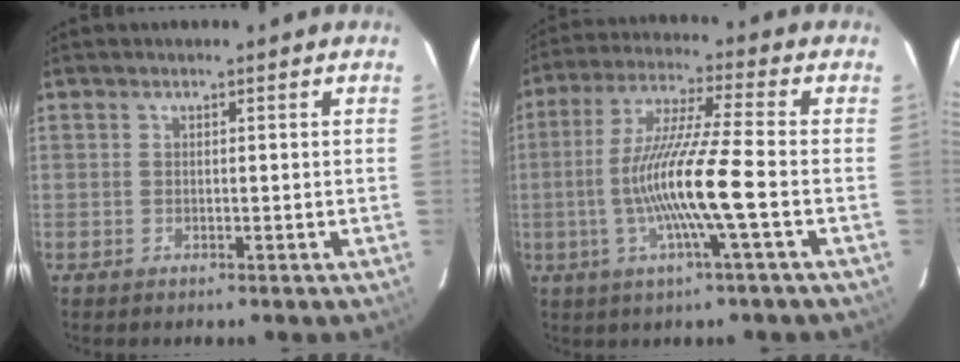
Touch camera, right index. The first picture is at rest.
{"total": 13.2, "force": [-3.3, -1.0, 12.8], "torque": [-0.249, -0.004, -0.063]}